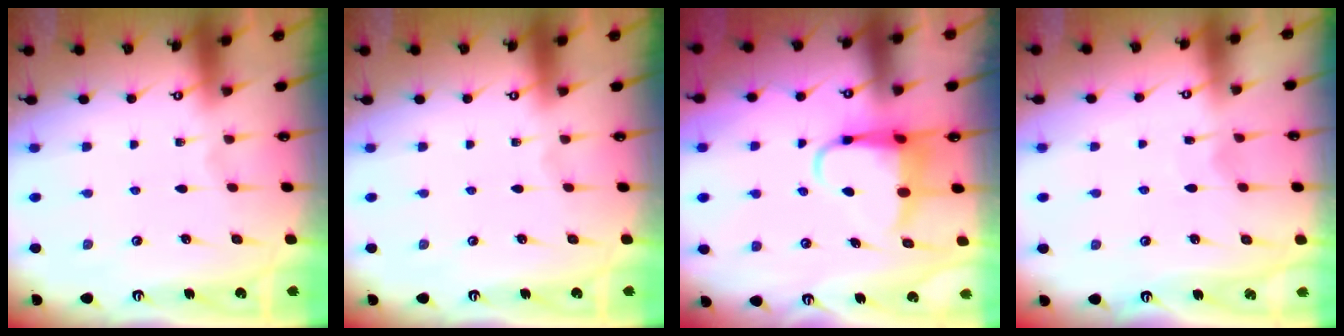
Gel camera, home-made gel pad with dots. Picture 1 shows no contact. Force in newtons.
{"total": 0.0}
{"total": 6.1, "press": 6.1, "slide": 0.8}
{"total": 3.7, "press": 3.6, "slide": 0.4}